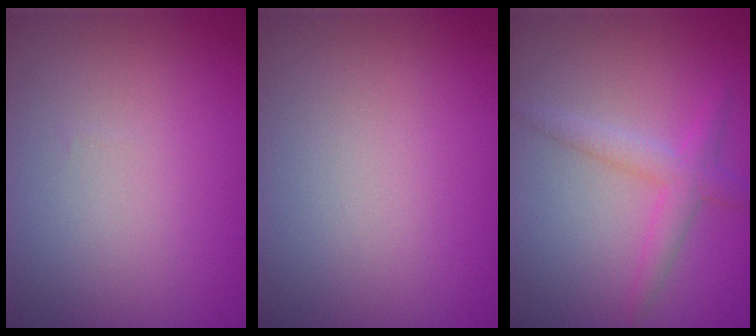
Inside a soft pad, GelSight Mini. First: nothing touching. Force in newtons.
{"total": 0.0}
{"total": 2.5, "press": 2.5, "slide": 0.1}